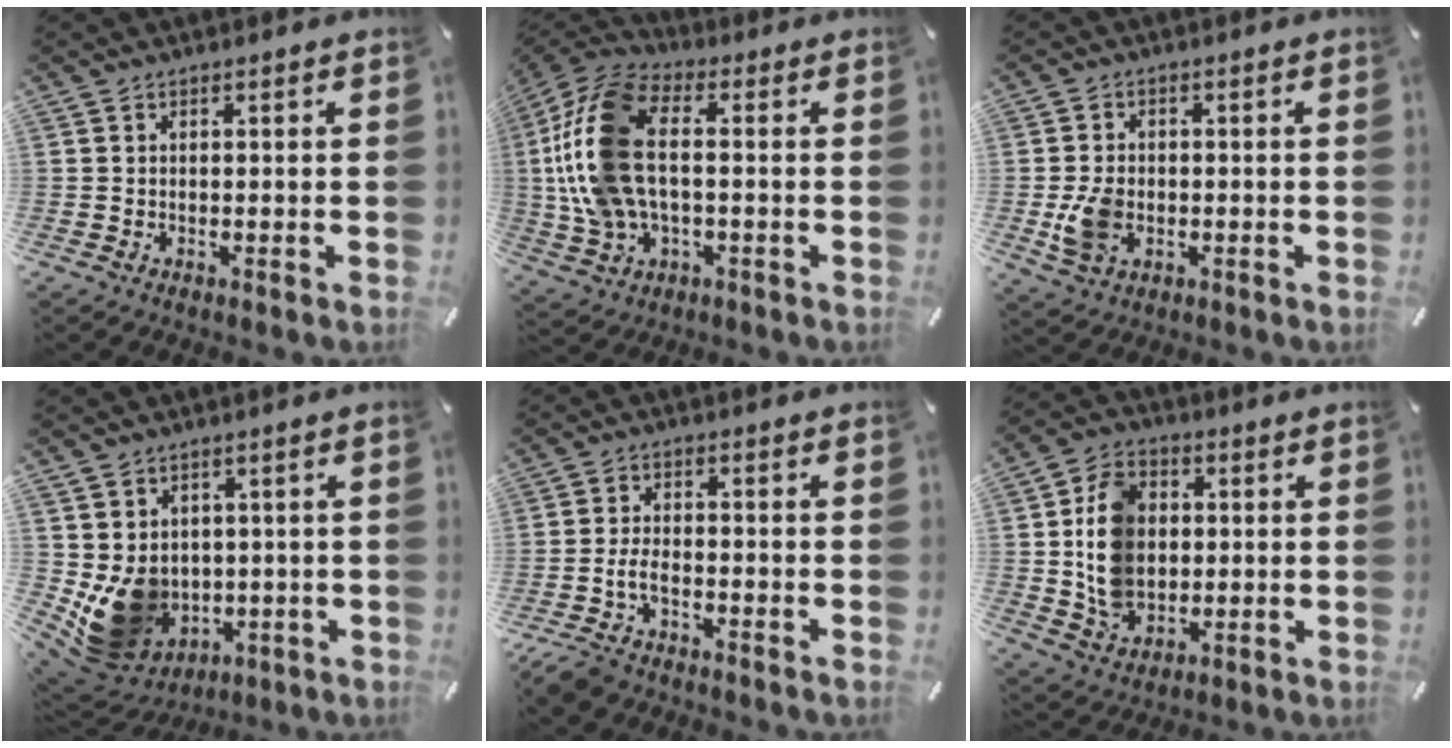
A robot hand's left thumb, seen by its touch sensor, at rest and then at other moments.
{"total": 17.6, "force": [-0.1, 10.4, 14.1], "torque": [-0.316, 0.002, -0.002]}
{"total": 7.0, "force": [-1.4, 5.4, 4.3], "torque": [-0.097, 0.000, -0.025]}
{"total": 11.5, "force": [0.1, 10.5, 4.6], "torque": [-0.101, -0.021, 0.010]}
{"total": 5.1, "force": [-3.2, 2.6, 3.1], "torque": [-0.077, 0.010, -0.063]}
{"total": 12.6, "force": [0.8, 10.5, 7.1], "torque": [-0.152, 0.014, 0.017]}